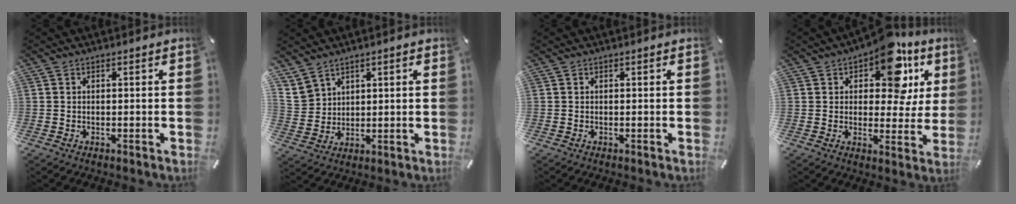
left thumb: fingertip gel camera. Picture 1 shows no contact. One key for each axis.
{"total": 5.8, "fx": 3.7, "fy": 4.3, "fz": 0.7, "tx": -0.033, "ty": -0.011, "tz": 0.074}
{"total": 0.0}
{"total": 15.4, "fx": 8.0, "fy": 8.3, "fz": 10.2, "tx": -0.139, "ty": -0.039, "tz": 0.133}